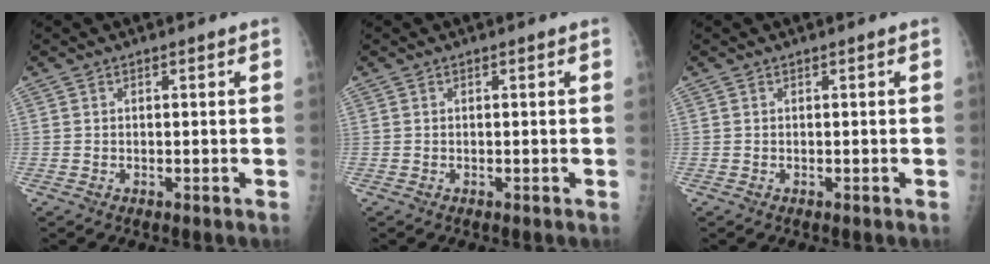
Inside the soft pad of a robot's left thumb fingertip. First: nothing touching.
{"total": 0.0}
{"total": 0.0}